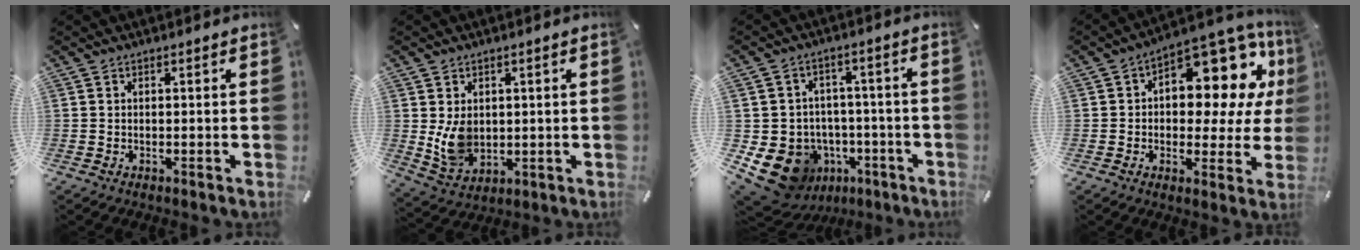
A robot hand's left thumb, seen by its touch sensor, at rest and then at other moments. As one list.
[{"total": 7.8, "force": [0.9, 6.4, 4.4], "torque": [-0.095, -0.009, 0.015]}, {"total": 13.5, "force": [-5.2, 11.6, 4.6], "torque": [-0.089, 0.021, -0.070]}, {"total": 14.0, "force": [6.5, 7.9, 9.6], "torque": [-0.122, -0.072, 0.108]}]